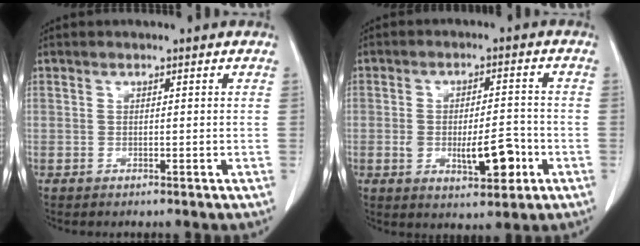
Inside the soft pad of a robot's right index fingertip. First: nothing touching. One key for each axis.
{"total": 7.9, "fx": -2.2, "fy": 2.8, "fz": 7.1, "tx": -0.109, "ty": 0.001, "tz": -0.026}